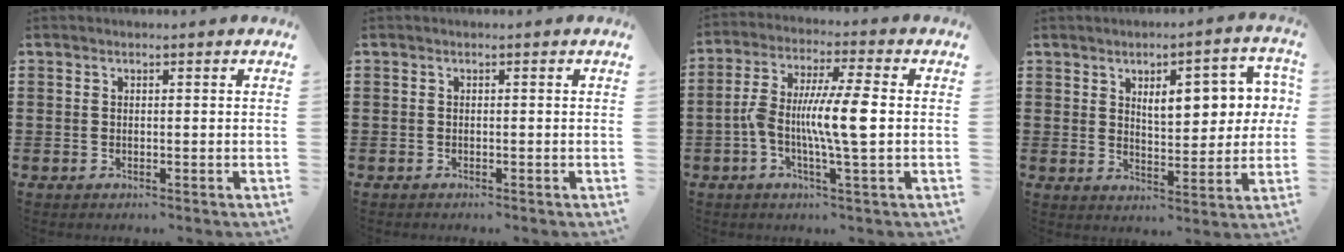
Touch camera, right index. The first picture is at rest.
{"total": 0.0}
{"total": 9.7, "force": [-1.1, 1.4, 9.5], "torque": [-0.178, -0.003, -0.024]}
{"total": 7.8, "force": [2.5, 3.6, 6.4], "torque": [-0.100, 0.000, 0.034]}